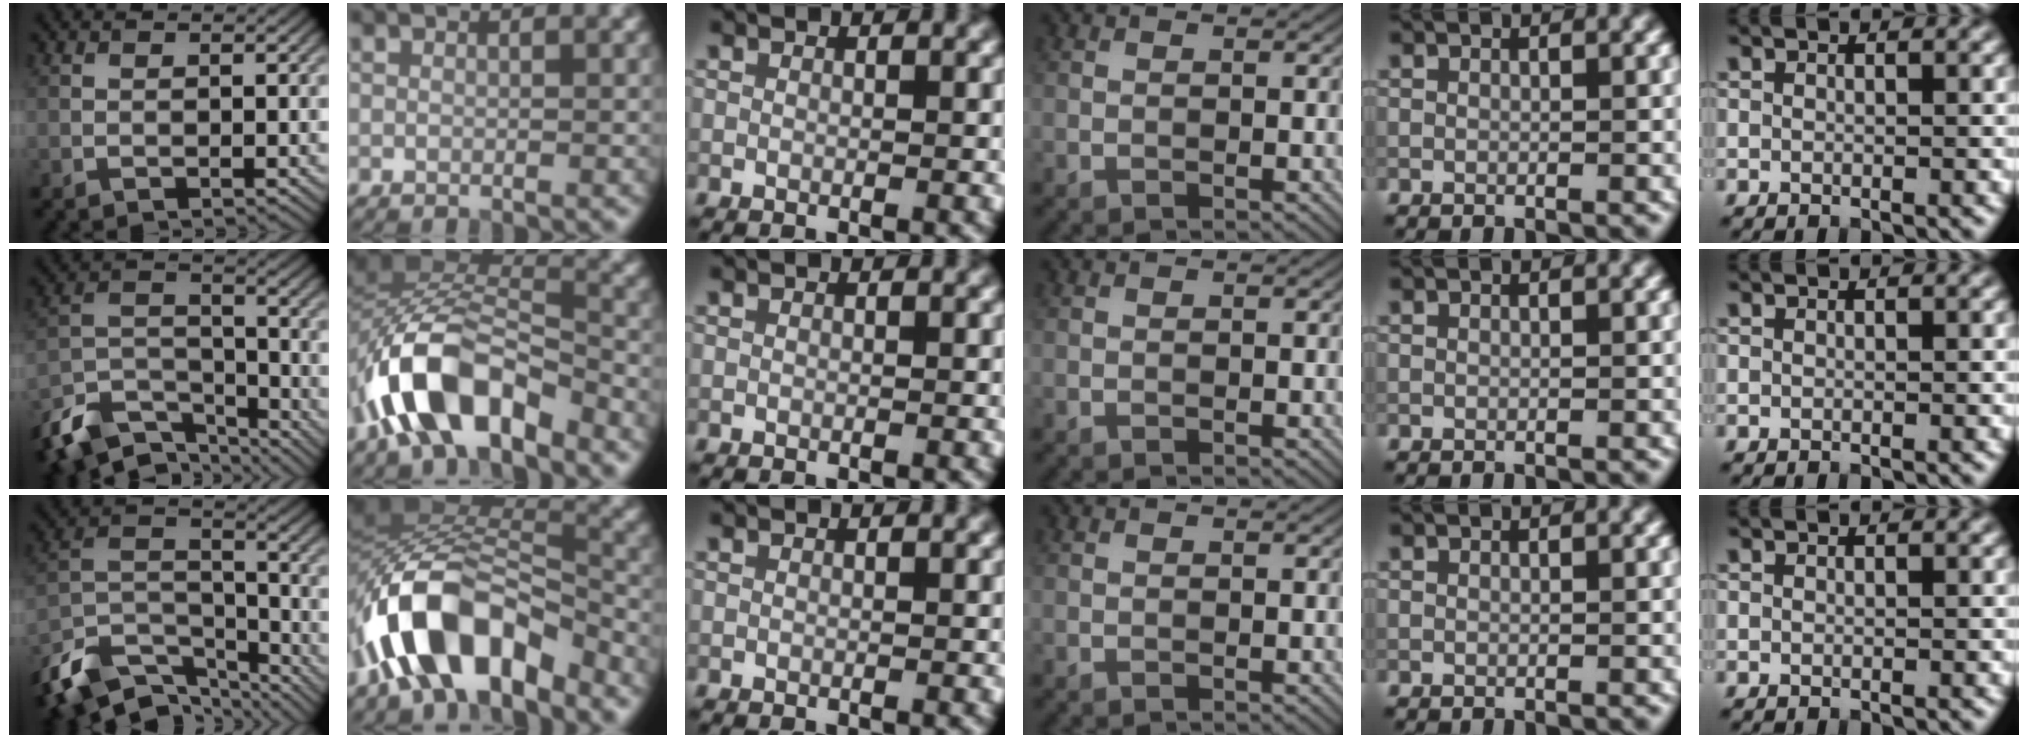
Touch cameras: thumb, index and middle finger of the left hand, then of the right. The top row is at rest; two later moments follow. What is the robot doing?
{"motion": "lift_and_place", "object": "coin"}